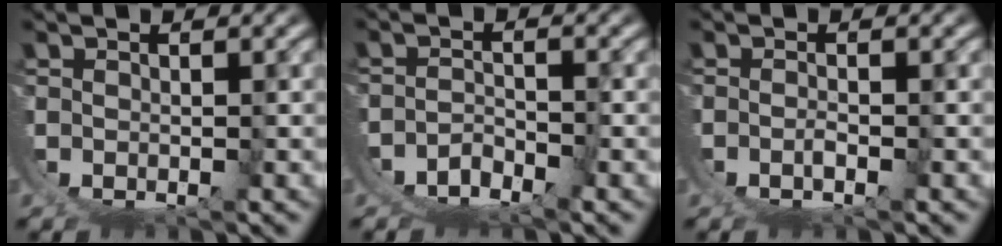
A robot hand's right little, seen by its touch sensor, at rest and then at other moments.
{"total": 6.5, "force": [-1.6, 5.6, 2.9], "torque": [-0.089, -0.032, -0.022]}
{"total": 1.4, "force": [-0.2, 0.8, 1.2], "torque": [-0.023, -0.003, -0.002]}